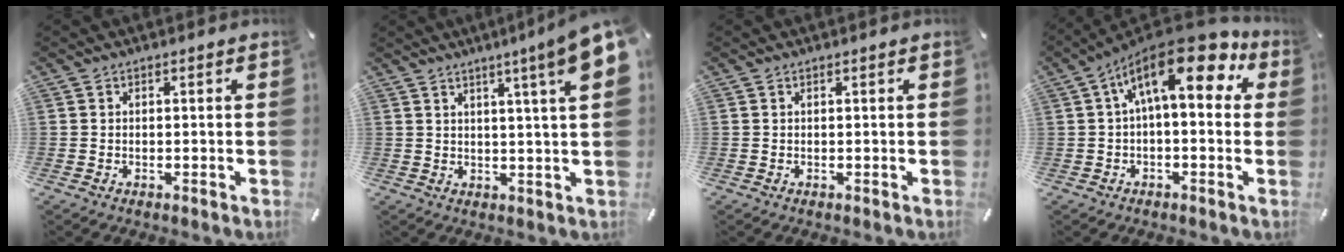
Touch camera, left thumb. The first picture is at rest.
{"total": 9.7, "force": [4.6, -0.2, 8.6], "torque": [-0.135, -0.026, 0.069]}
{"total": 0.0}
{"total": 16.4, "force": [6.5, 7.1, 13.4], "torque": [-0.216, -0.037, 0.106]}